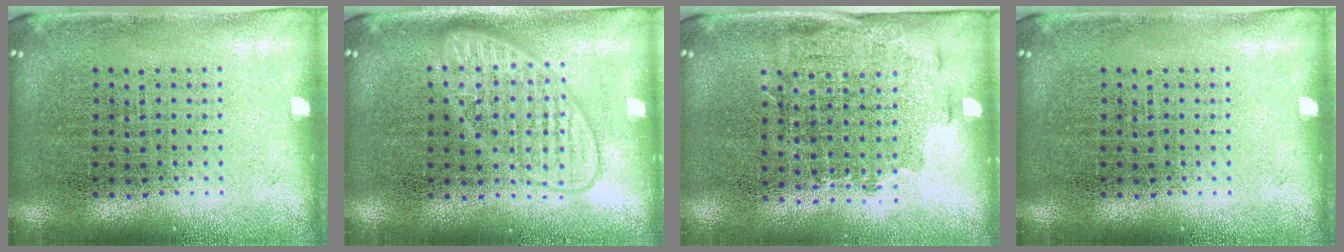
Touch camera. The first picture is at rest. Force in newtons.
{"total": 3.1, "press": 3.0, "slide": 0.5}
{"total": 1.5, "press": 1.2, "slide": 0.9}
{"total": 0.0}